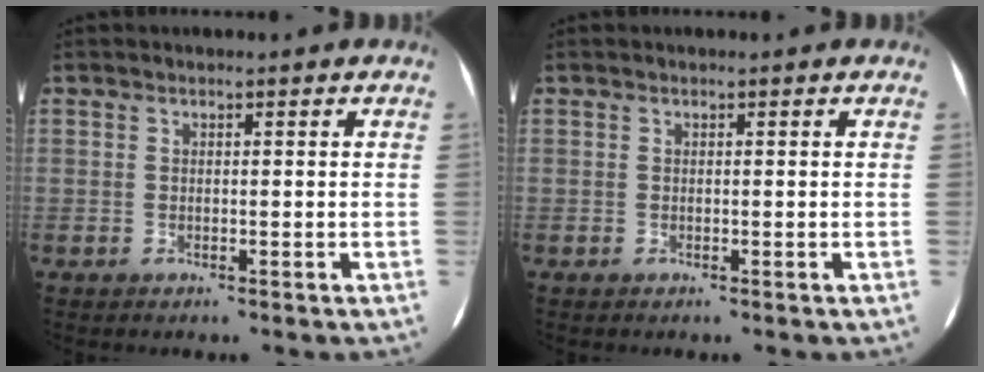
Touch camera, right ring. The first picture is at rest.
{"total": 0.0}